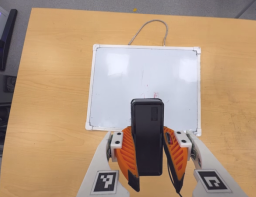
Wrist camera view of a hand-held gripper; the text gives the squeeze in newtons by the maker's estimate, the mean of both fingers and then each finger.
{"total": 7.7, "left": 6.5, "right": 9.0}